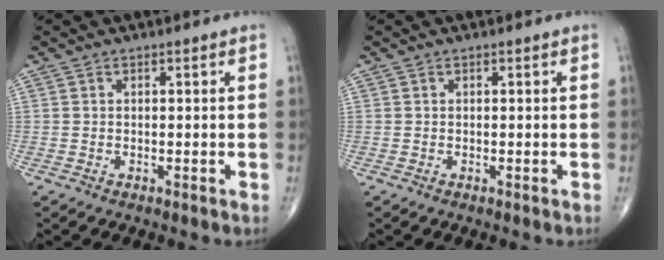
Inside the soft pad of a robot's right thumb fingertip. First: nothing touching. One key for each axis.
{"total": 0.0}